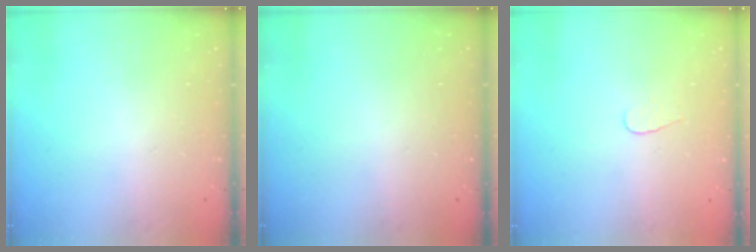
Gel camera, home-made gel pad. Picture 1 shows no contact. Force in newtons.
{"total": 0.0}
{"total": 3.7, "press": 3.7, "slide": 0.4}